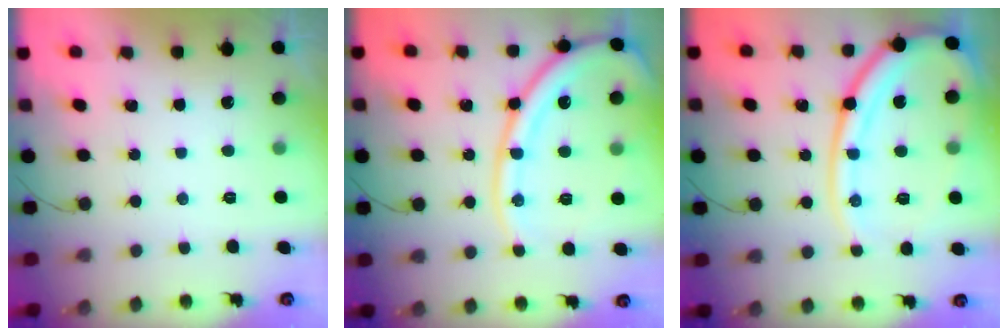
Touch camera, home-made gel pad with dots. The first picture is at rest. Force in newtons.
{"total": 17.2, "press": 17.0, "slide": 2.4}
{"total": 16.8, "press": 16.7, "slide": 1.5}